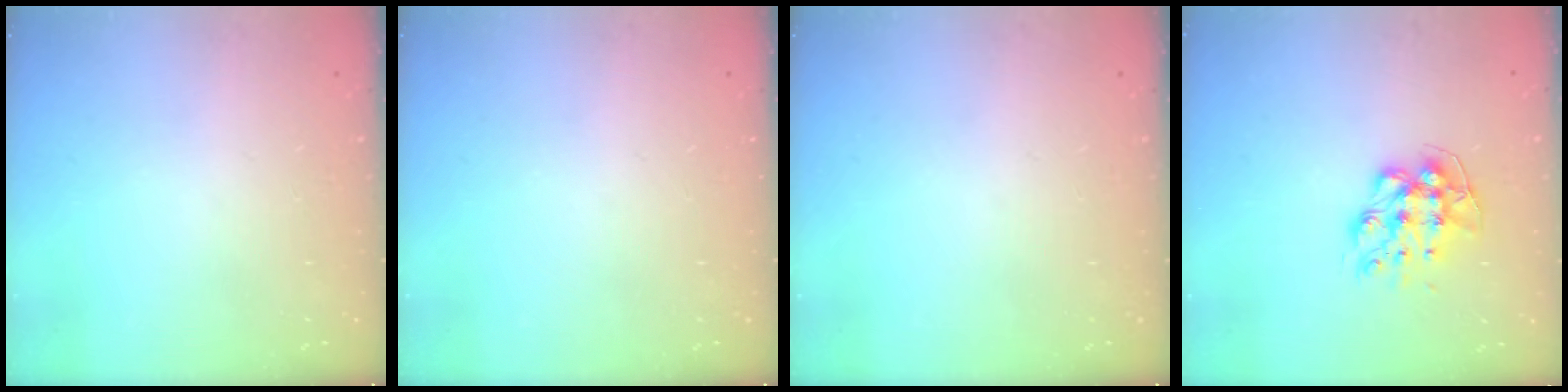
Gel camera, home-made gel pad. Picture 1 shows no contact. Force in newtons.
{"total": 0.0}
{"total": 0.0}
{"total": 10.0, "press": 9.9, "slide": 0.7}